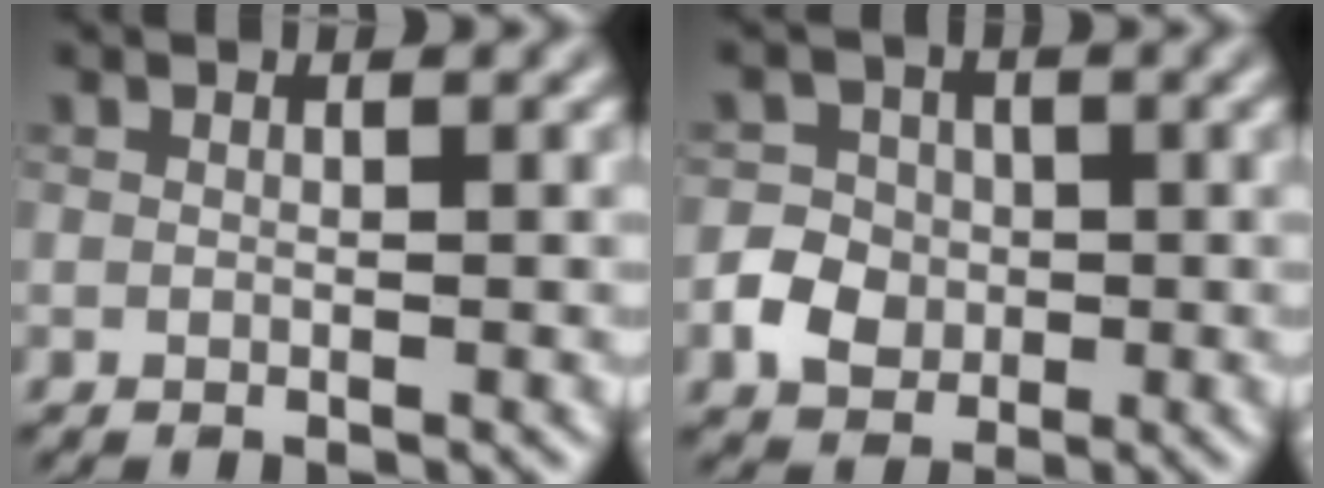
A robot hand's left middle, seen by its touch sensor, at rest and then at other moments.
{"total": 3.6, "force": [-0.9, 3.2, 1.4], "torque": [-0.010, 0.001, -0.028]}